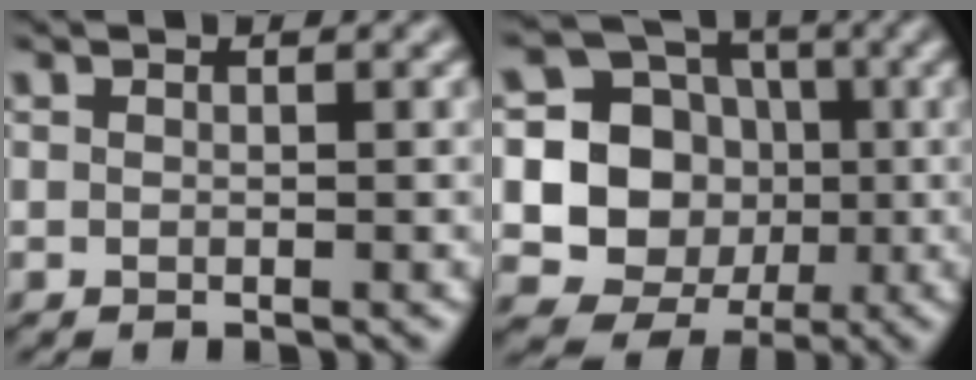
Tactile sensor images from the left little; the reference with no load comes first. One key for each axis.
{"total": 10.2, "fx": -0.9, "fy": 9.4, "fz": 3.6, "tx": -0.071, "ty": 0.006, "tz": -0.038}